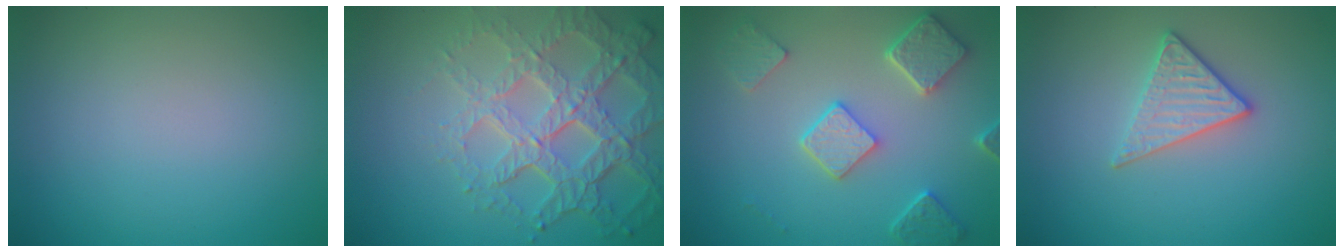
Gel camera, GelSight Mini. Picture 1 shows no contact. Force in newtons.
{"total": 7.5, "press": 5.2, "slide": 5.4}
{"total": 4.9, "press": 4.0, "slide": 2.9}
{"total": 2.7, "press": 2.5, "slide": 1.1}